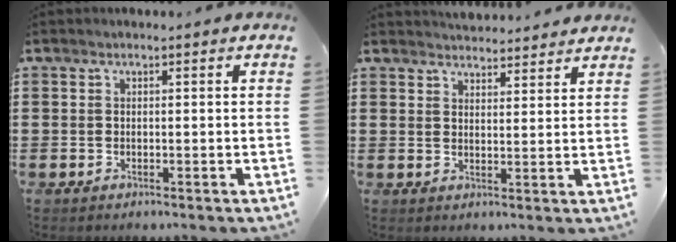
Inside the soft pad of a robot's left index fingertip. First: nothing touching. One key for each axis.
{"total": 3.3, "fx": 3.3, "fy": 0.1, "fz": 0.0, "tx": -0.001, "ty": -0.015, "tz": 0.058}